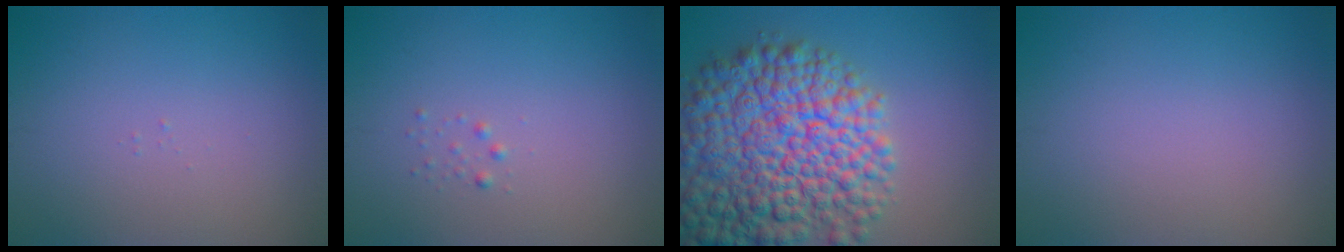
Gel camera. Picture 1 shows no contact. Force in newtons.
{"total": 0.6, "press": 0.6, "slide": 0.0}
{"total": 13.4, "press": 13.4, "slide": 0.6}
{"total": 0.0}